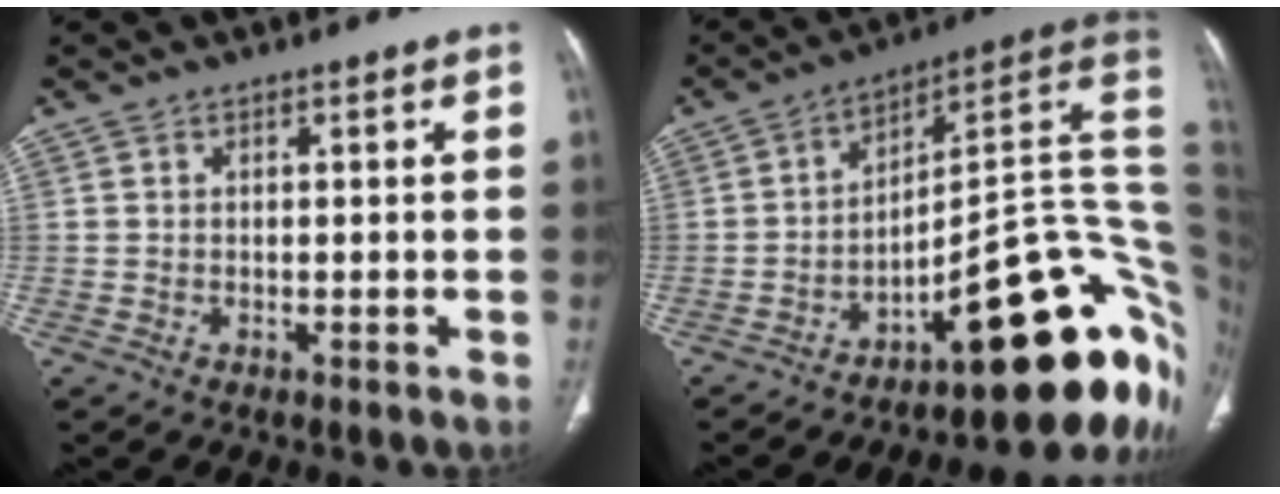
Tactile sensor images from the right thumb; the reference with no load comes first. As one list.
[{"total": 27.0, "force": [-6.5, 8.4, 24.9], "torque": [-0.210, 0.079, -0.083]}]